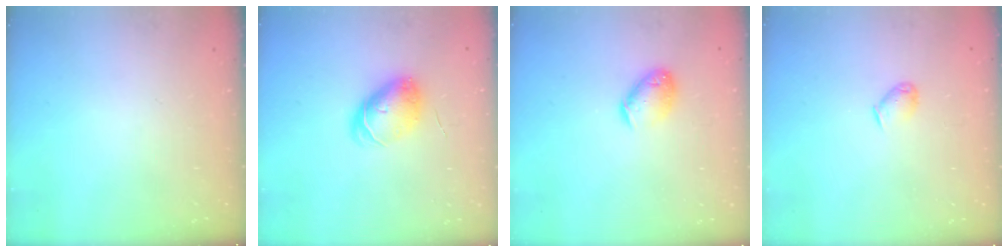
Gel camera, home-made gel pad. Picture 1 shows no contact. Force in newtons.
{"total": 7.8, "press": 7.7, "slide": 0.5}
{"total": 9.6, "press": 9.5, "slide": 1.4}
{"total": 3.8, "press": 3.7, "slide": 0.7}